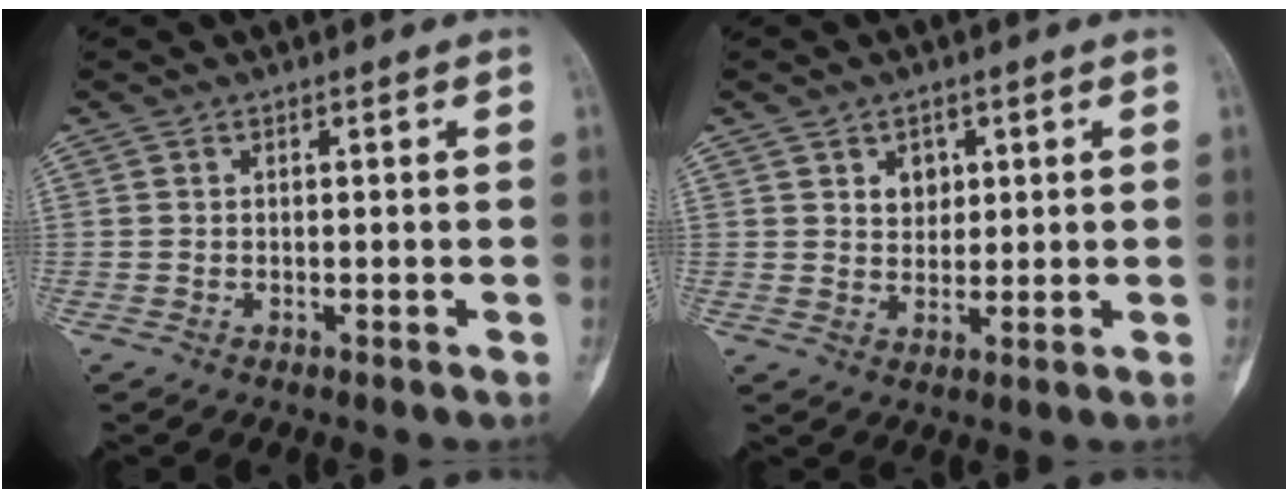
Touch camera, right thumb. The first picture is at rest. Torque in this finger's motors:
{"motor_torque": [-0.23, 0.23, 0.05, 0.04, 0.04]}